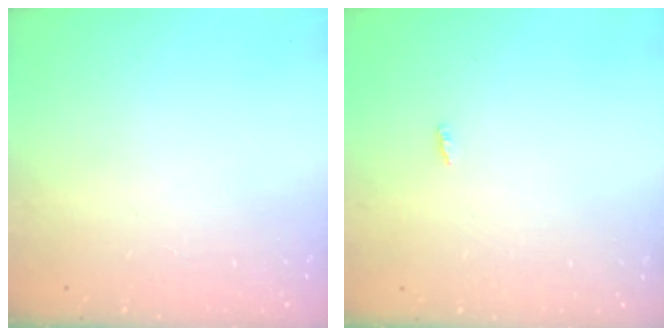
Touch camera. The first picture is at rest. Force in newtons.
{"total": 1.8, "press": 1.8, "slide": 0.2}